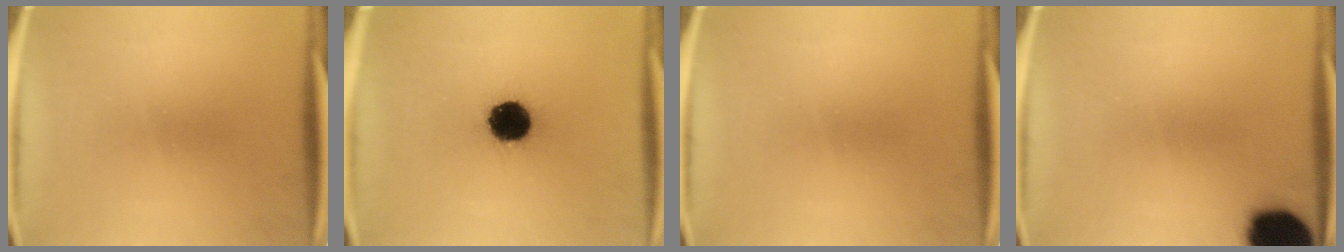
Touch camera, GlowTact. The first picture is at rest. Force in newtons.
{"total": 13.5}
{"total": 0.0}
{"total": 17.5}